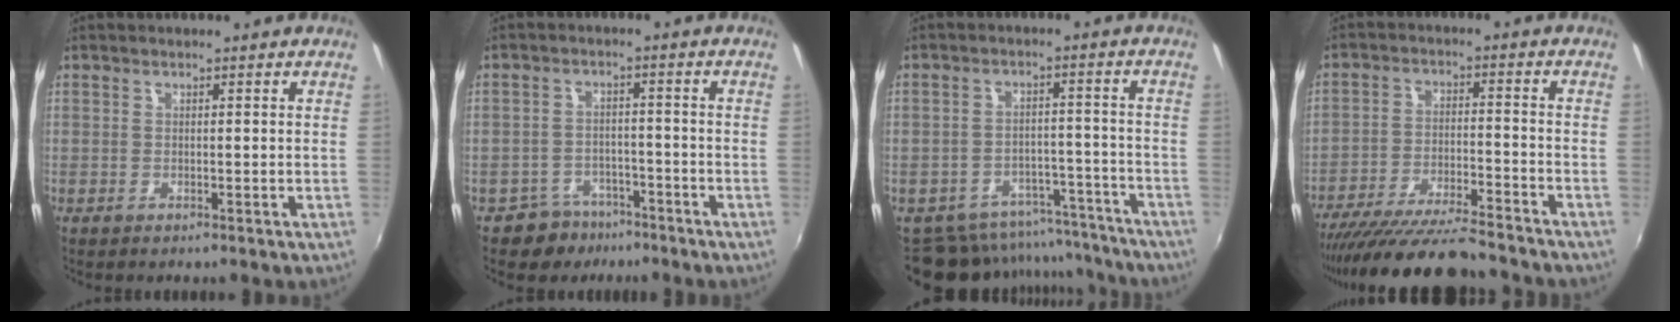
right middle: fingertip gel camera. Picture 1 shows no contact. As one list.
[{"total": 5.4, "force": [-4.1, 3.5, 0.4], "torque": [-0.021, 0.020, -0.060]}, {"total": 14.1, "force": [-12.7, 5.6, 2.8], "torque": [-0.057, 0.034, -0.160]}, {"total": 17.5, "force": [-15.5, 1.9, 7.8], "torque": [-0.159, -0.032, -0.248]}]